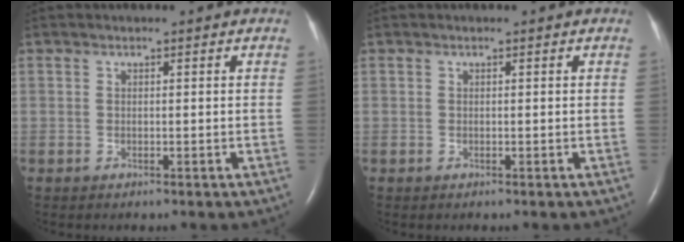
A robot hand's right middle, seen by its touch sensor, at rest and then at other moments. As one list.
[{"total": 0.0}]